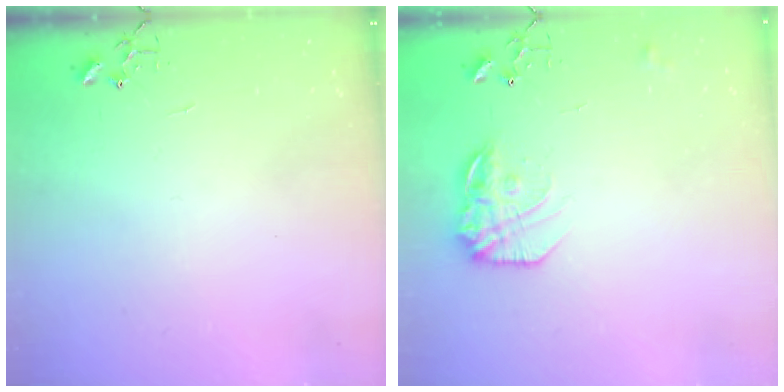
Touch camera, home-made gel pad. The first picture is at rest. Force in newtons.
{"total": 13.6, "press": 13.6, "slide": 0.7}